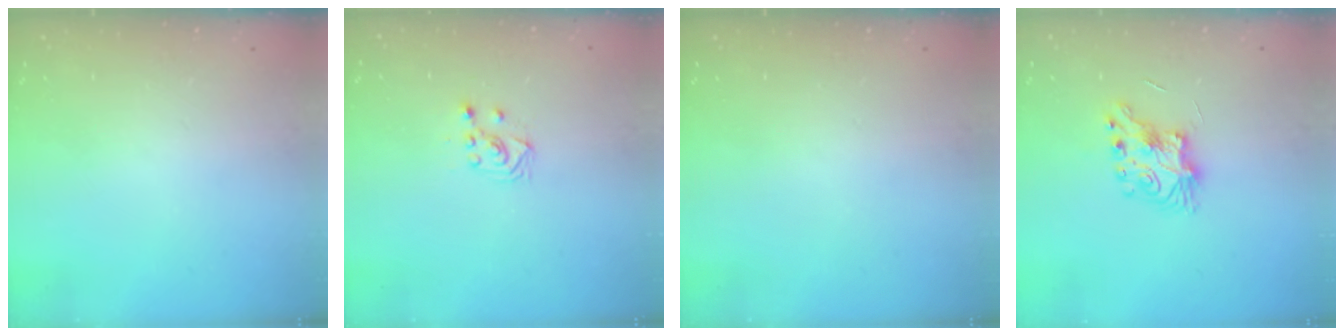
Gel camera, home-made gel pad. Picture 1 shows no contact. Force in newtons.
{"total": 3.1, "press": 3.1, "slide": 0.8}
{"total": 0.0}
{"total": 7.9, "press": 7.9, "slide": 0.3}